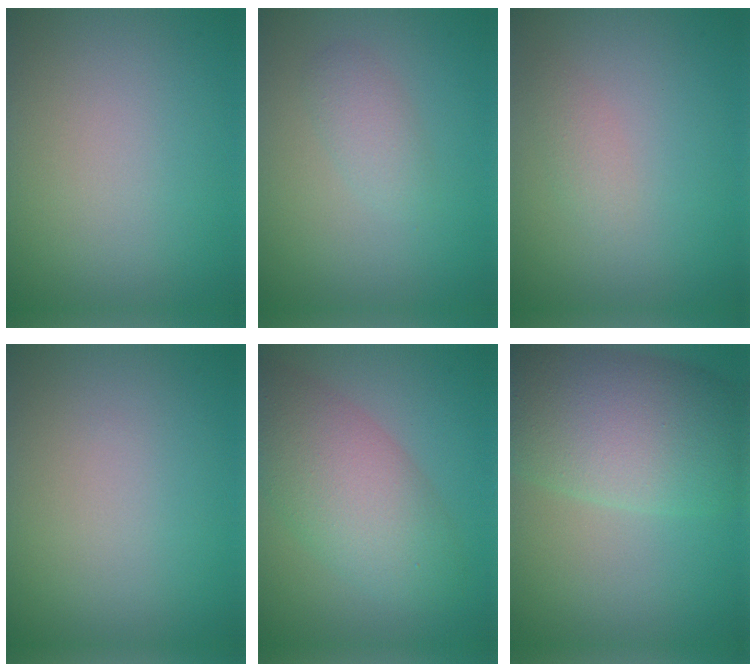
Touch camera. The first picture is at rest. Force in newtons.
{"total": 1.8, "press": 1.8, "slide": 0.2}
{"total": 1.1, "press": 1.1, "slide": 0.0}
{"total": 0.0}
{"total": 6.4, "press": 6.4, "slide": 0.2}
{"total": 9.6, "press": 9.6, "slide": 0.3}